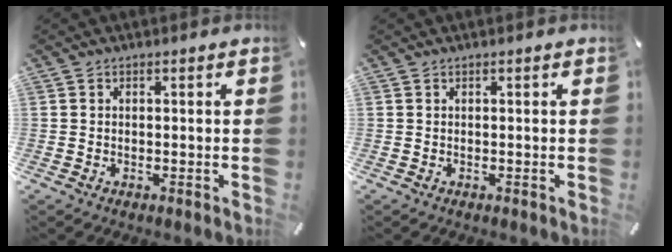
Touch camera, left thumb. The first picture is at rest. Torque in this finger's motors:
{"motor_torque": [-0.06, -0.07, -0.03, 0.03, 0.00]}